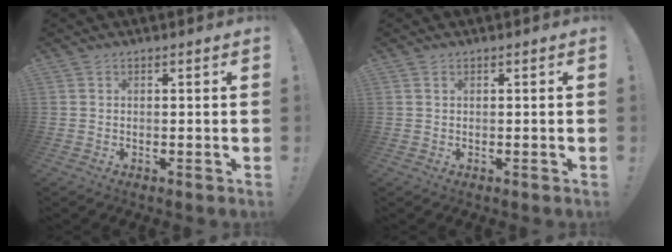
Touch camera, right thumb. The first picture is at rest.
{"total": 0.6, "force": [0.4, 0.3, 0.3], "torque": [0.000, -0.003, 0.006]}